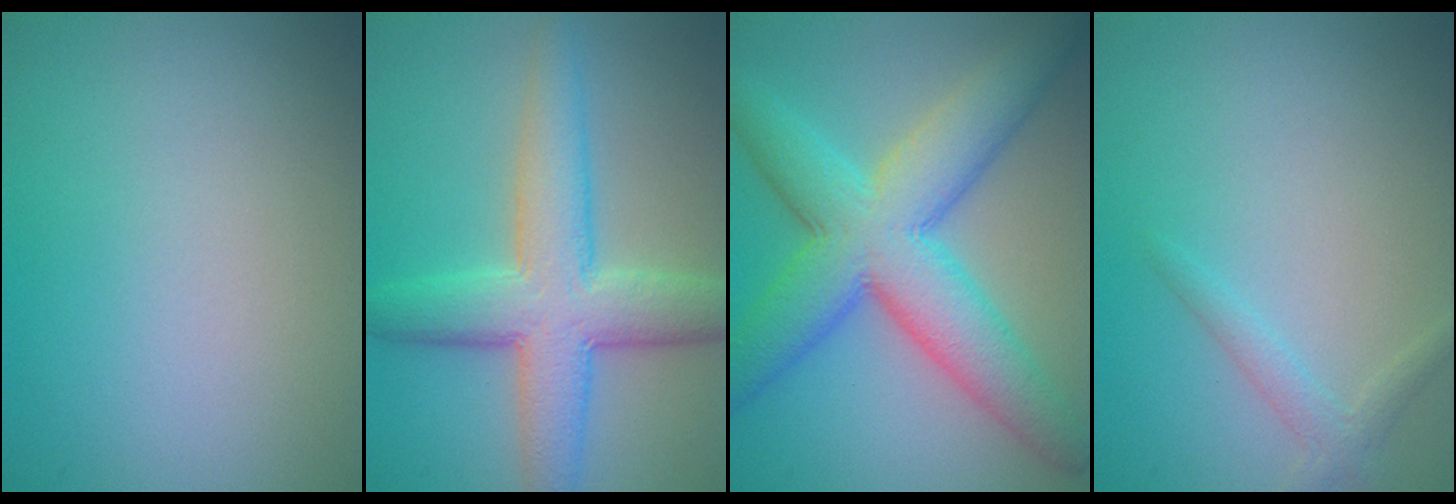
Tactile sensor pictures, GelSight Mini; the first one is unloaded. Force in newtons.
{"total": 7.3, "press": 7.3, "slide": 0.3}
{"total": 9.5, "press": 9.5, "slide": 0.2}
{"total": 1.5, "press": 1.5, "slide": 0.1}